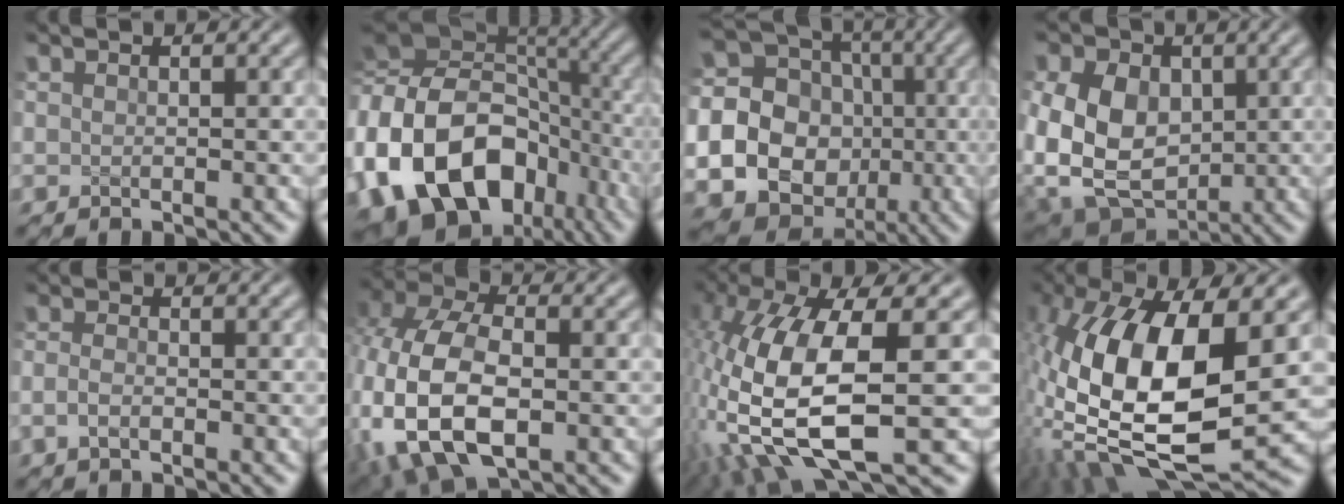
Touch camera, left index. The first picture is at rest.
{"total": 18.6, "force": [-5.1, 13.3, 11.9], "torque": [-0.236, -0.011, -0.079]}
{"total": 26.1, "force": [-5.4, 24.5, 7.2], "torque": [-0.167, -0.004, -0.119]}
{"total": 14.1, "force": [0.3, 11.2, 8.5], "torque": [-0.186, -0.008, -0.006]}
{"total": 1.5, "force": [-0.7, 0.7, 1.1], "torque": [-0.026, 0.000, -0.018]}
{"total": 13.2, "force": [-2.8, 8.6, 9.5], "torque": [-0.214, -0.028, -0.034]}
{"total": 12.4, "force": [-2.1, 4.3, 11.4], "torque": [-0.260, -0.018, -0.036]}
{"total": 15.2, "force": [1.4, 7.3, 13.3], "torque": [-0.285, -0.020, 0.027]}